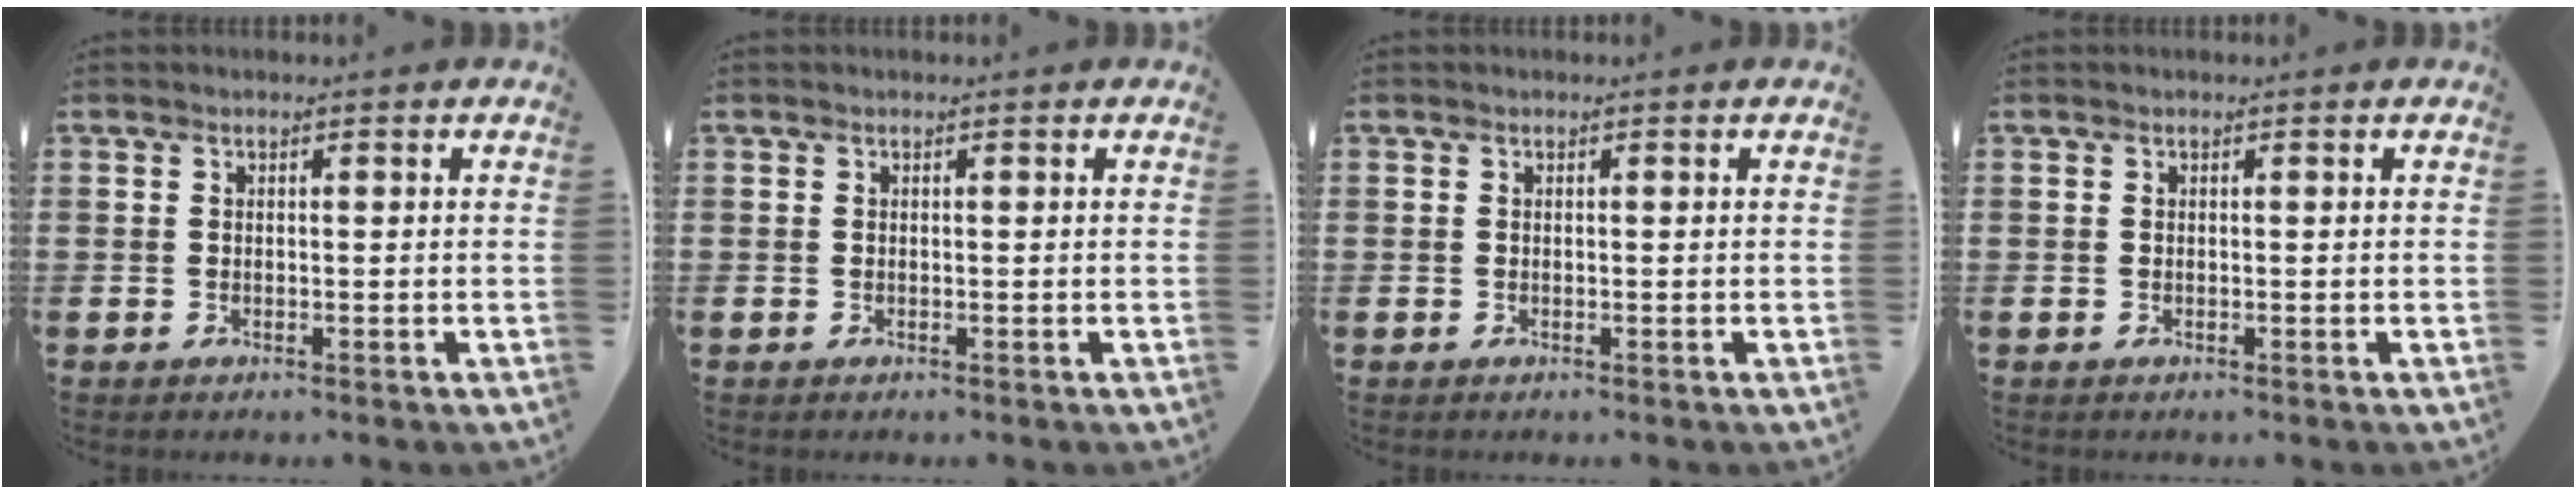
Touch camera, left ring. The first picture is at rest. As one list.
[{"total": 0.0}, {"total": 0.0}, {"total": 0.0}]